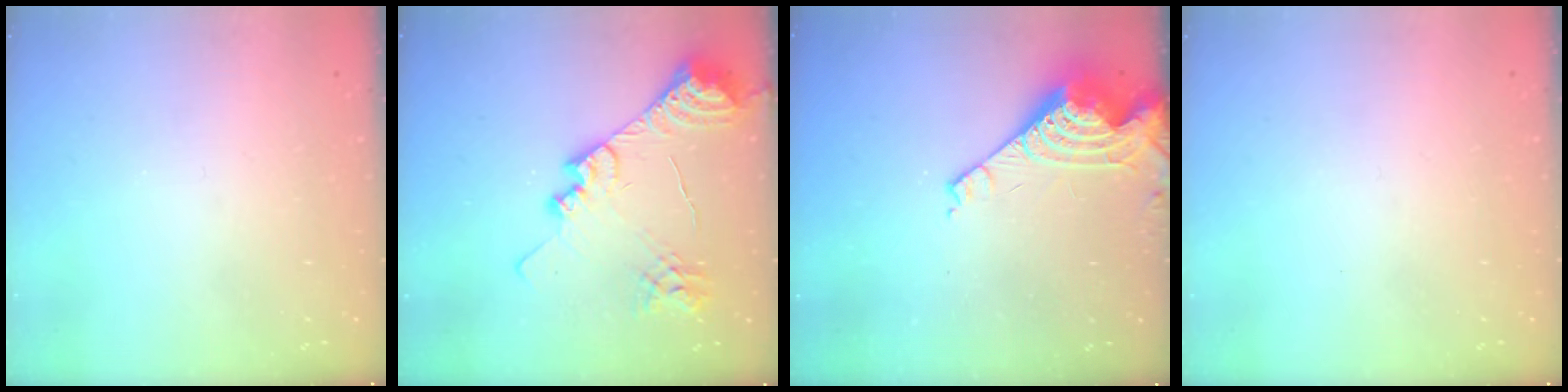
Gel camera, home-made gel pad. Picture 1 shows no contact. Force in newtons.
{"total": 21.7, "press": 21.6, "slide": 2.7}
{"total": 8.0, "press": 8.0, "slide": 0.7}
{"total": 0.0}